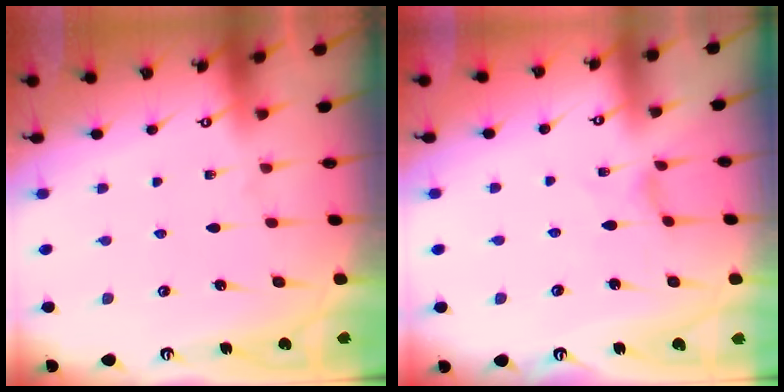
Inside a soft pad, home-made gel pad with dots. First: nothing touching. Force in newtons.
{"total": 0.6, "press": 0.5, "slide": 0.2}